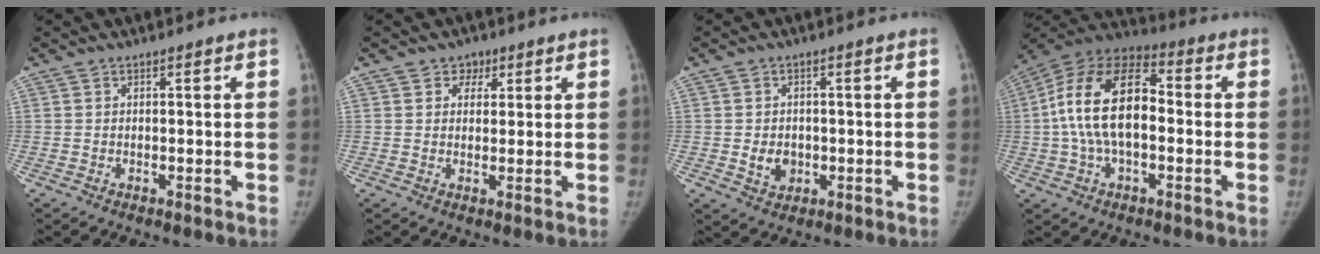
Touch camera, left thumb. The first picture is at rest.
{"total": 3.3, "force": [1.7, 2.7, 0.8], "torque": [0.015, -0.005, 0.021]}
{"total": 4.4, "force": [-0.7, 3.6, 2.4], "torque": [-0.025, 0.002, -0.003]}
{"total": 17.9, "force": [-0.1, 9.8, 14.9], "torque": [-0.278, 0.039, -0.010]}